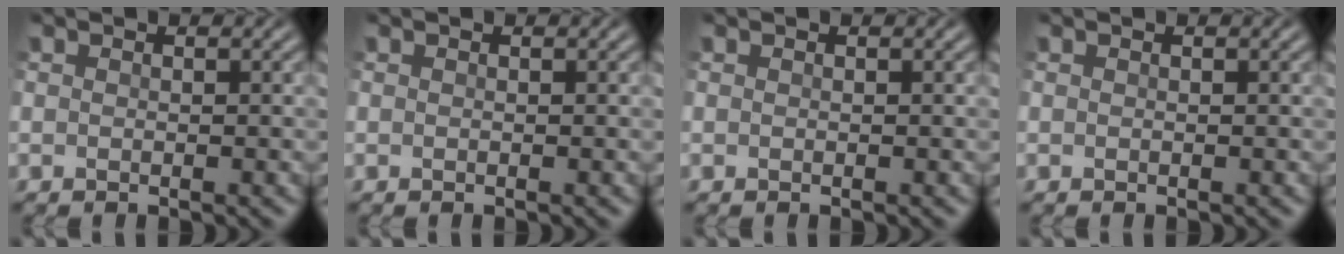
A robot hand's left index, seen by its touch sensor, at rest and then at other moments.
{"total": 0.0}
{"total": 0.0}
{"total": 0.0}